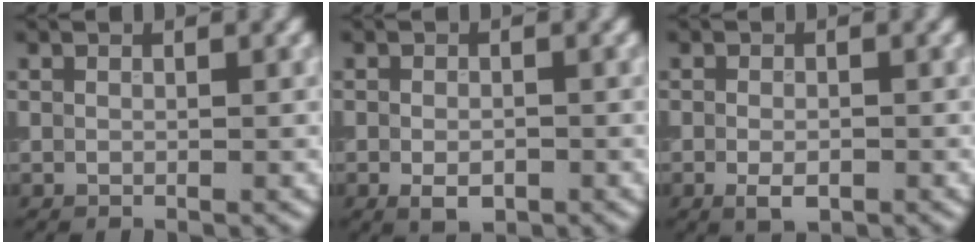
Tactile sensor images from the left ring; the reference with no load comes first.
{"total": 2.2, "force": [-0.9, 1.3, 1.6], "torque": [-0.026, -0.003, -0.014]}
{"total": 2.1, "force": [-0.8, 1.1, 1.6], "torque": [-0.028, -0.004, -0.013]}